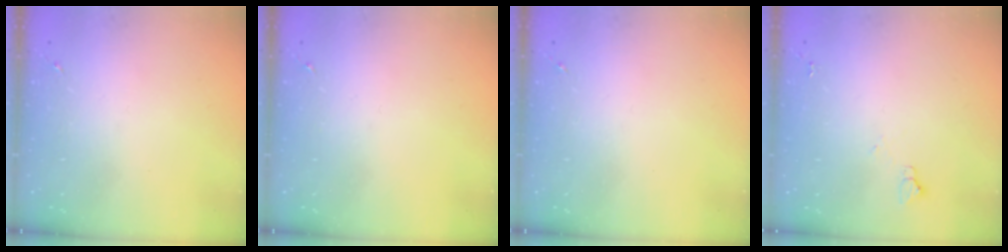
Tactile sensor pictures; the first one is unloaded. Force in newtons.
{"total": 0.0}
{"total": 0.0}
{"total": 3.6, "press": 3.6, "slide": 0.5}